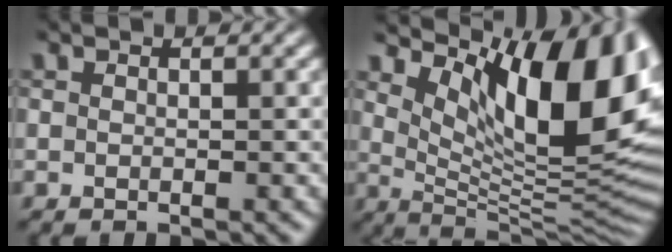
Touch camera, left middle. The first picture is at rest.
{"total": 14.6, "force": [6.3, 5.7, 11.8], "torque": [-0.150, -0.006, 0.112]}